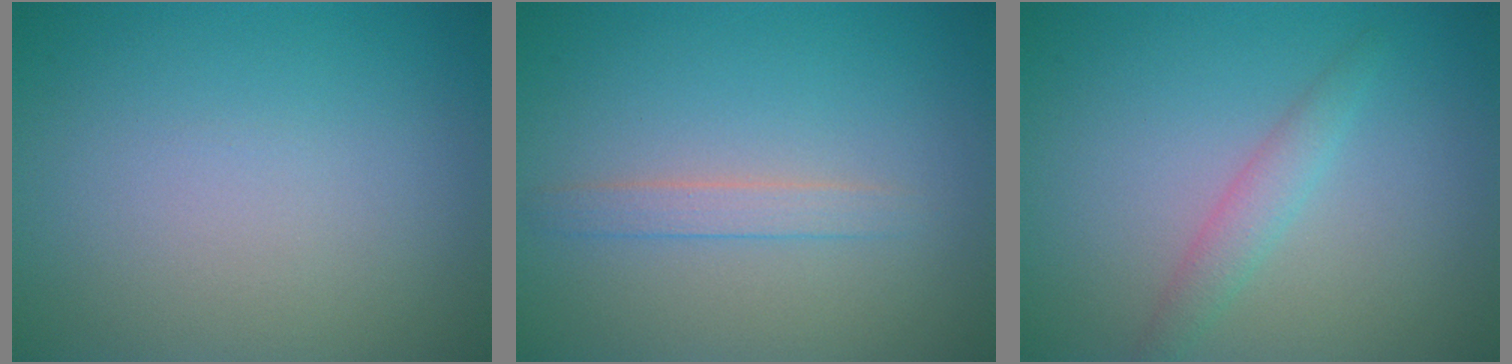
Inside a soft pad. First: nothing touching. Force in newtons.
{"total": 1.5, "press": 1.4, "slide": 0.1}
{"total": 1.9, "press": 1.9, "slide": 0.0}